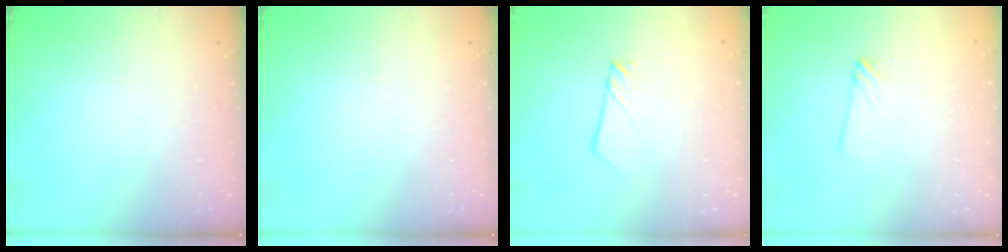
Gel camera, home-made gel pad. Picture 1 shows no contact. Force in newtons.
{"total": 0.0}
{"total": 2.7, "press": 2.6, "slide": 0.3}
{"total": 5.0, "press": 5.0, "slide": 0.8}